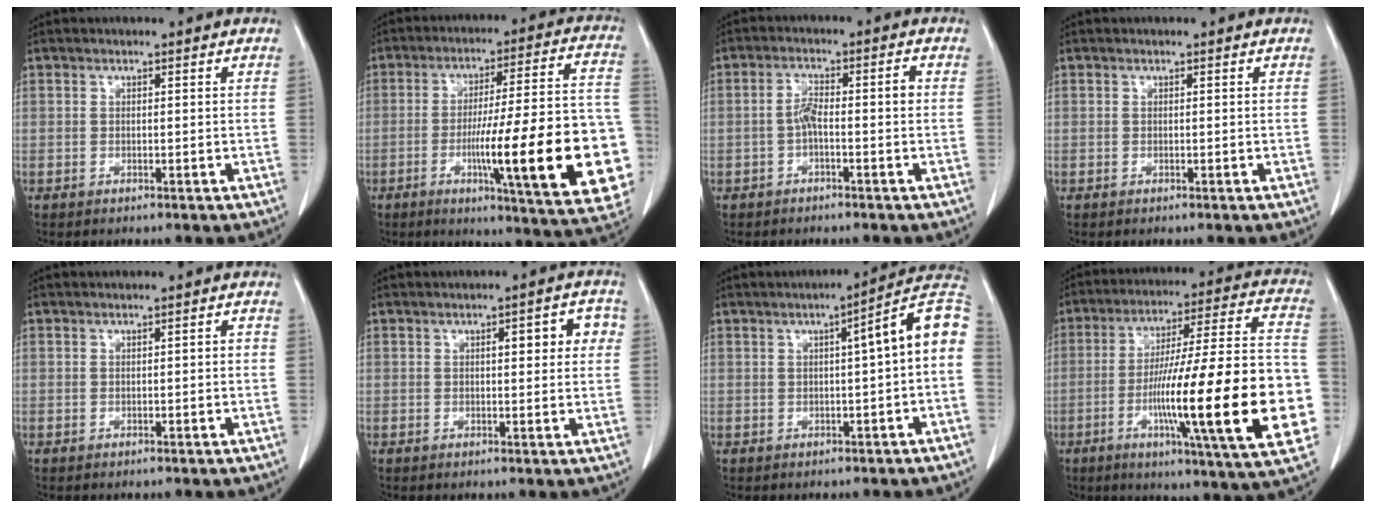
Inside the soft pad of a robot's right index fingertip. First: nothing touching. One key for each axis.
{"total": 25.2, "fx": -6.2, "fy": 2.7, "fz": 24.2, "tx": -0.257, "ty": 0.006, "tz": -0.080}
{"total": 4.3, "fx": -0.7, "fy": 1.0, "fz": 4.1, "tx": -0.078, "ty": 0.017, "tz": -0.012}
{"total": 0.0}
{"total": 0.7, "fx": -0.1, "fy": 0.2, "fz": 0.7, "tx": -0.009, "ty": 0.003, "tz": -0.001}
{"total": 5.2, "fx": 1.3, "fy": 1.6, "fz": 4.8, "tx": -0.059, "ty": 0.018, "tz": 0.013}
{"total": 9.2, "fx": 1.0, "fy": 0.5, "fz": 9.1, "tx": -0.115, "ty": 0.031, "tz": 0.004}
{"total": 28.1, "fx": -6.4, "fy": 1.9, "fz": 27.3, "tx": -0.363, "ty": -0.006, "tz": -0.104}